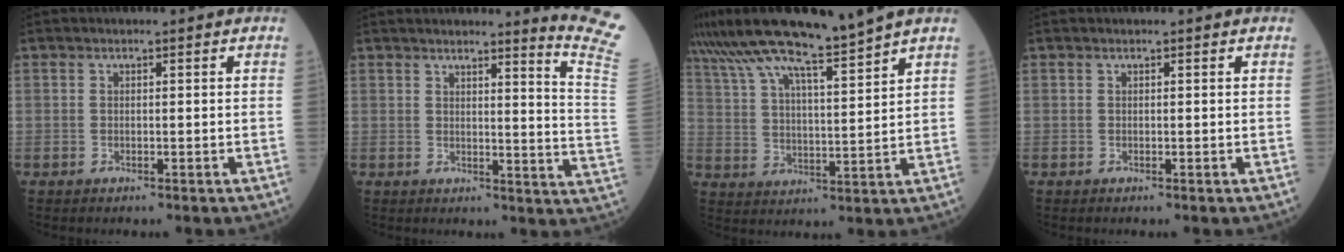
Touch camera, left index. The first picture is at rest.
{"total": 10.6, "force": [9.3, -3.1, 4.2], "torque": [-0.053, -0.106, 0.087]}
{"total": 13.3, "force": [11.5, -0.9, 6.7], "torque": [-0.125, 0.008, 0.207]}
{"total": 0.0}